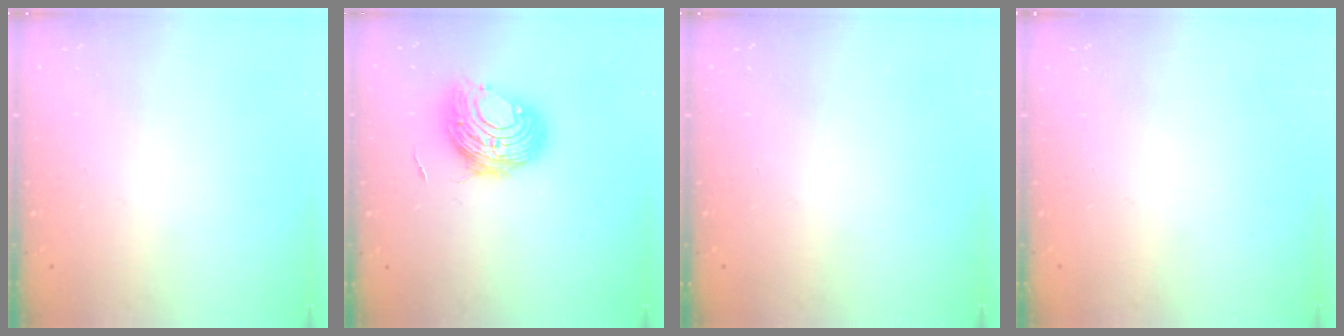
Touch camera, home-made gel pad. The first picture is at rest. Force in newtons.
{"total": 10.6, "press": 10.5, "slide": 1.0}
{"total": 0.0}
{"total": 0.0}